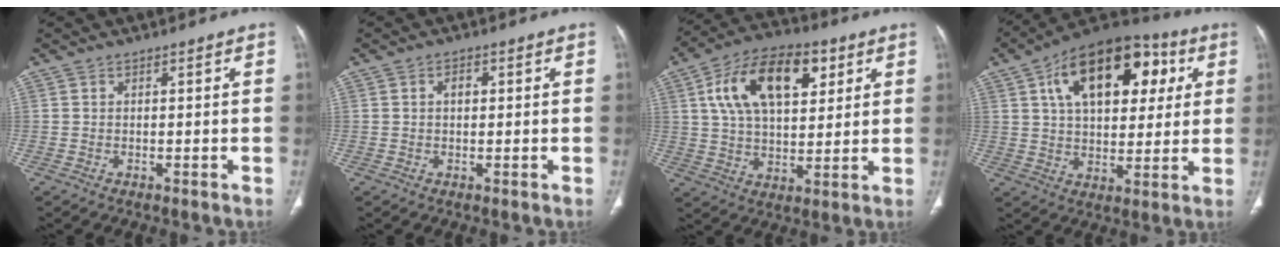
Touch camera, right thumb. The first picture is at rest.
{"total": 1.9, "force": [0.4, 1.3, 1.4], "torque": [-0.021, 0.006, 0.006]}
{"total": 18.5, "force": [6.6, 10.3, 13.9], "torque": [-0.210, -0.001, 0.110]}
{"total": 22.5, "force": [7.6, 12.9, 16.8], "torque": [-0.223, 0.009, 0.113]}